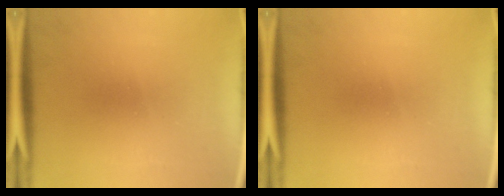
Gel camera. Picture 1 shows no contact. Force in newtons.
{"total": 0.0}